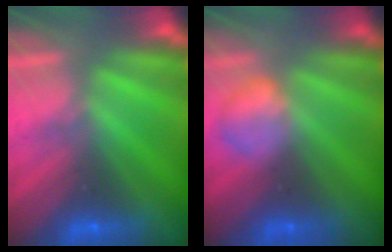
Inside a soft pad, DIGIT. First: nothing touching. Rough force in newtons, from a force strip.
{"total": 2.3}